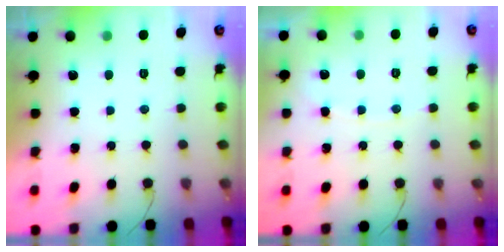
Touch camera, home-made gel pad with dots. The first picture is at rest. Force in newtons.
{"total": 3.4, "press": 3.4, "slide": 0.5}